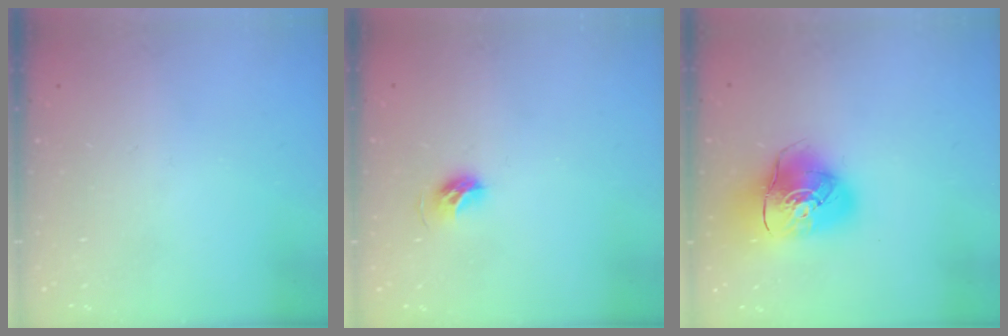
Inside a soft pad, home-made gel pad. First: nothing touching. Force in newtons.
{"total": 6.6, "press": 6.5, "slide": 1.2}
{"total": 13.0, "press": 12.9, "slide": 2.0}